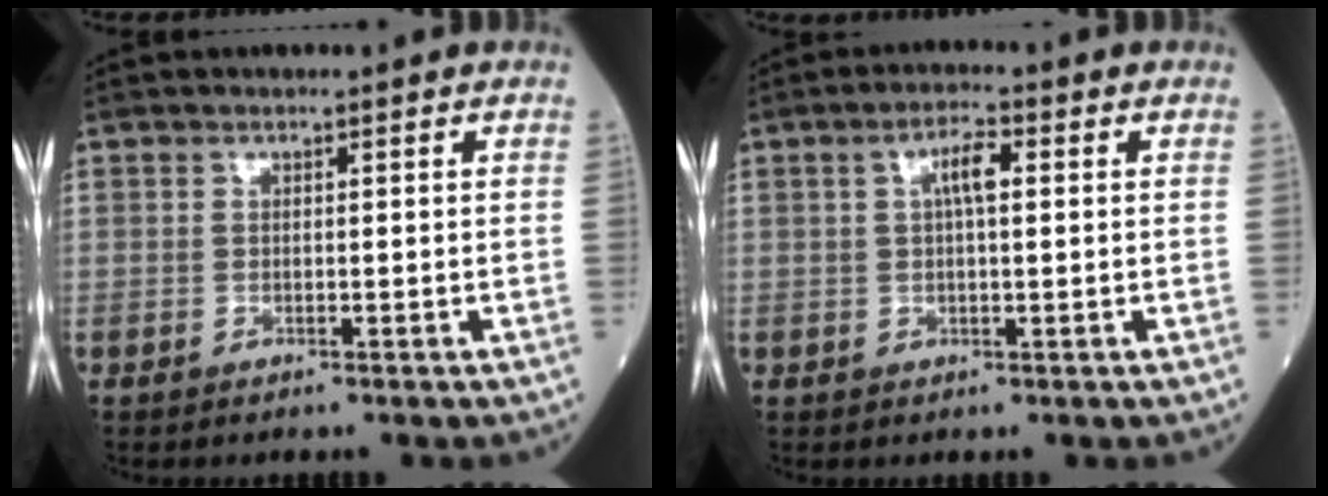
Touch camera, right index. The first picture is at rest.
{"total": 3.8, "force": [0.9, 0.9, 3.6], "torque": [-0.065, 0.010, 0.015]}